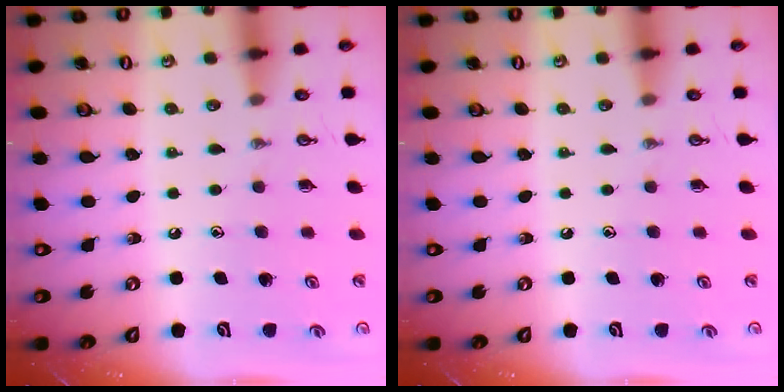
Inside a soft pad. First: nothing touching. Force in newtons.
{"total": 0.0}